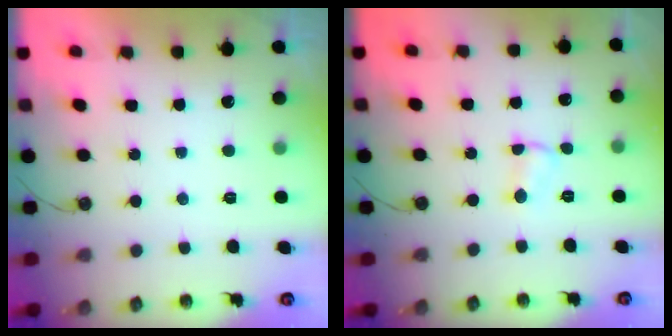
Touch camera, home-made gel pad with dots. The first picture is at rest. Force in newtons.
{"total": 2.9, "press": 2.9, "slide": 0.5}